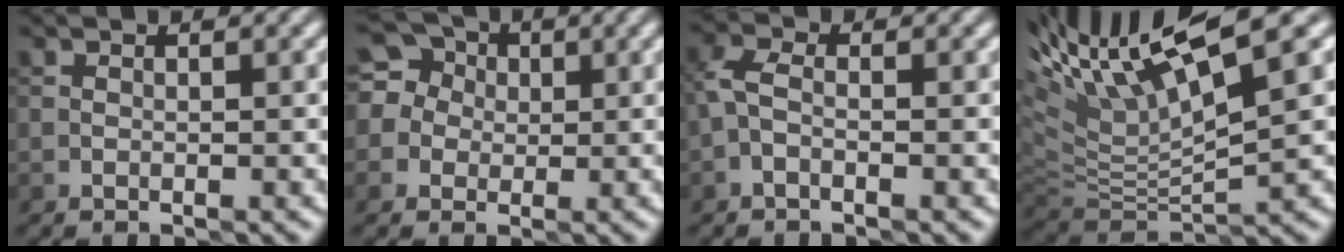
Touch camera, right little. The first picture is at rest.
{"total": 6.0, "force": [1.8, 5.3, 2.2], "torque": [-0.037, 0.041, -0.006]}
{"total": 2.2, "force": [-0.5, 1.4, 1.7], "torque": [-0.039, 0.010, -0.018]}
{"total": 10.2, "force": [5.7, 2.2, 8.2], "torque": [-0.149, 0.024, 0.105]}